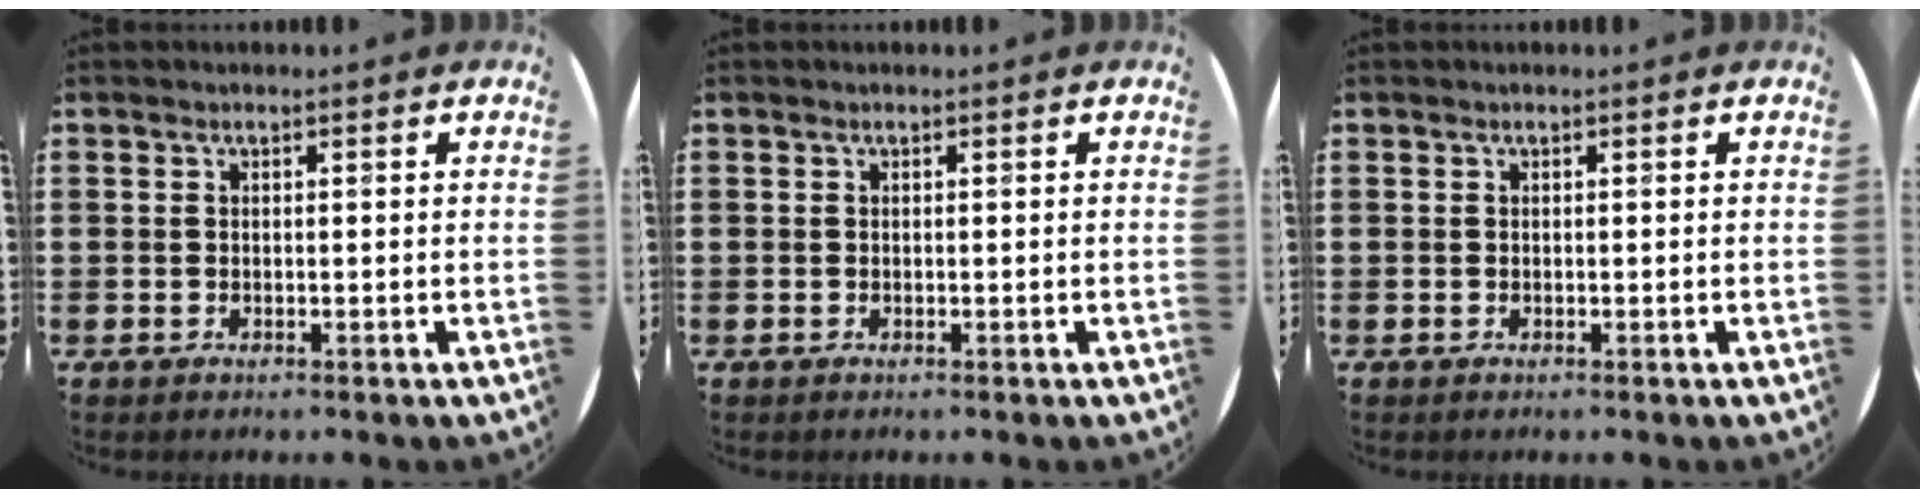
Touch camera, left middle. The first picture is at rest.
{"total": 0.0}
{"total": 0.0}